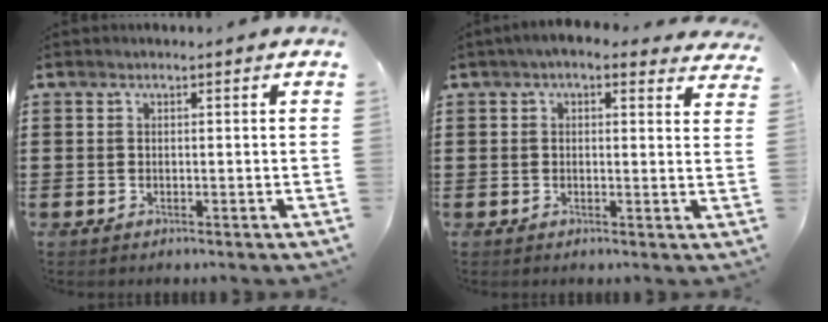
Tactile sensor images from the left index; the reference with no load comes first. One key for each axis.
{"total": 2.8, "fx": 2.2, "fy": 1.1, "fz": 1.5, "tx": -0.037, "ty": -0.002, "tz": 0.039}